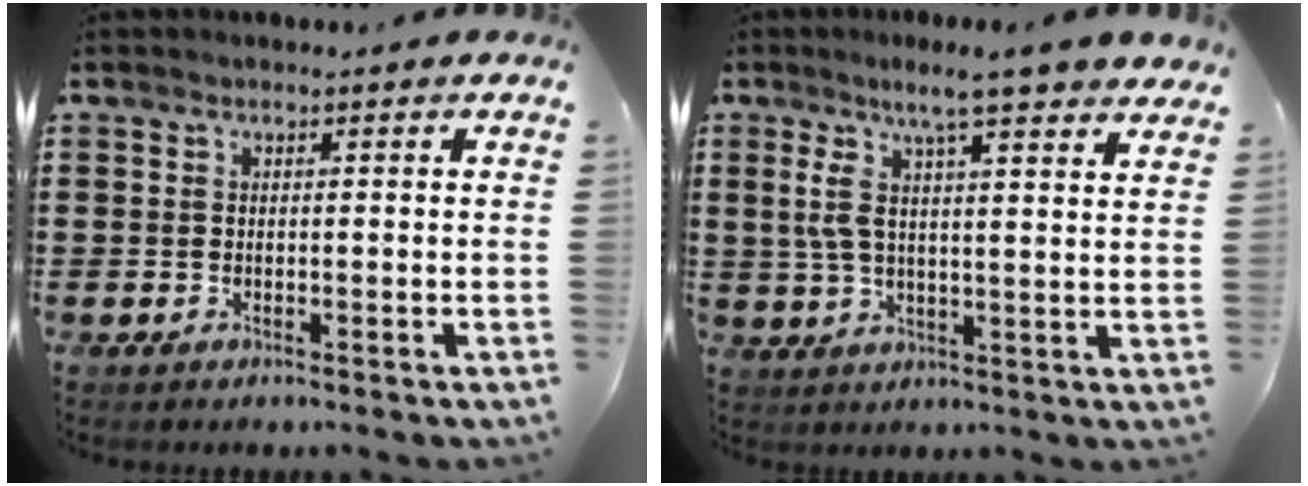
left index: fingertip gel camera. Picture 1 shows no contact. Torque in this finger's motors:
{"motor_torque": [2.14, -0.01, 0.83, 0.21]}